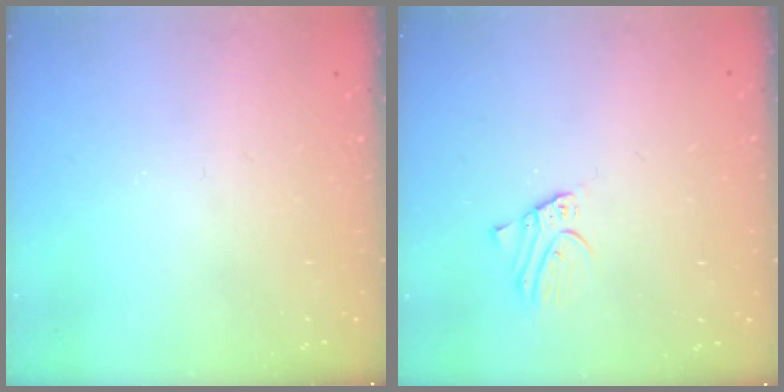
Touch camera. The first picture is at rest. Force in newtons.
{"total": 2.5, "press": 2.5, "slide": 0.2}